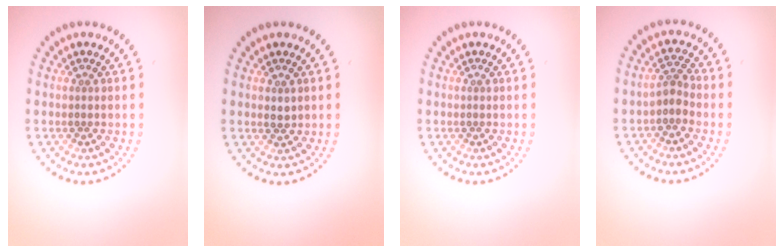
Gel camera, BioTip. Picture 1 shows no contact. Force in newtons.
{"total": 0.7, "press": 0.7, "slide": 0.1}
{"total": 0.0}
{"total": 1.8, "press": 1.4, "slide": 1.1}